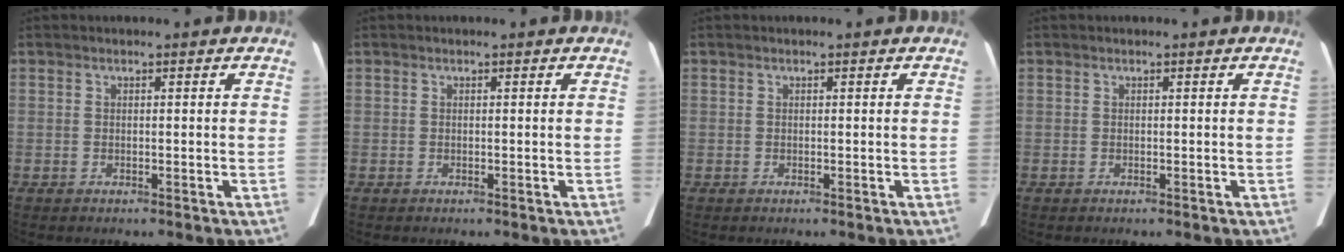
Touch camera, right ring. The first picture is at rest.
{"total": 0.0}
{"total": 0.0}
{"total": 0.0}